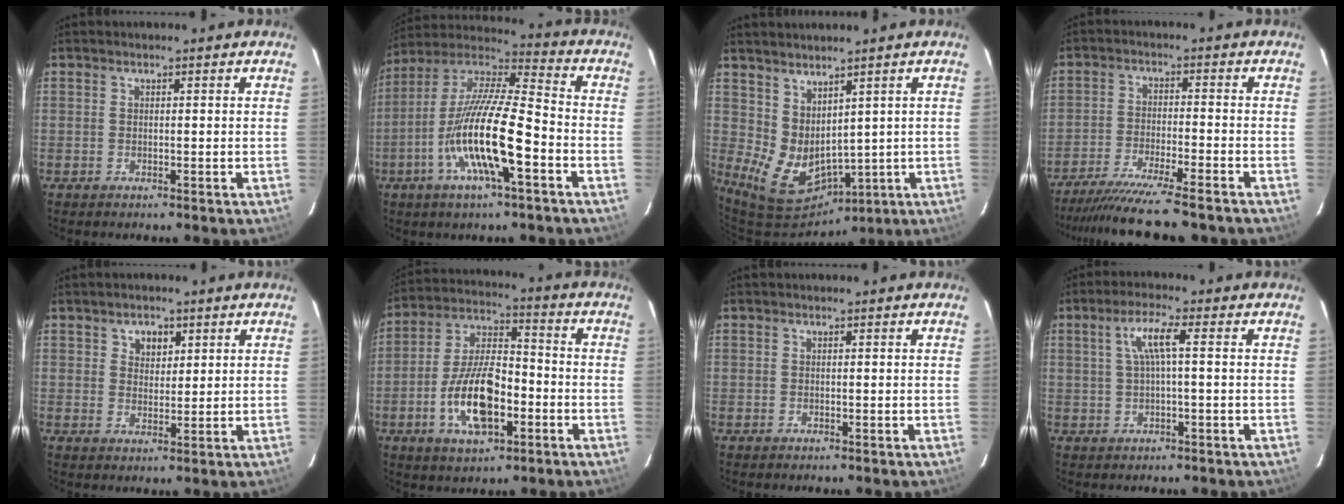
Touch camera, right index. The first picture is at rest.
{"total": 17.6, "force": [-6.4, 3.3, 16.0], "torque": [-0.310, -0.015, -0.129]}
{"total": 8.8, "force": [2.6, 5.9, 6.0], "torque": [-0.113, -0.015, 0.074]}
{"total": 14.4, "force": [-12.6, 0.4, 6.9], "torque": [-0.146, -0.025, -0.208]}
{"total": 3.5, "force": [1.8, 2.7, 1.5], "torque": [-0.016, 0.007, 0.031]}
{"total": 14.3, "force": [-4.8, 6.5, 11.7], "torque": [-0.236, 0.008, -0.082]}
{"total": 0.0}
{"total": 4.8, "force": [0.6, 0.2, 4.7], "torque": [-0.093, 0.007, 0.014]}